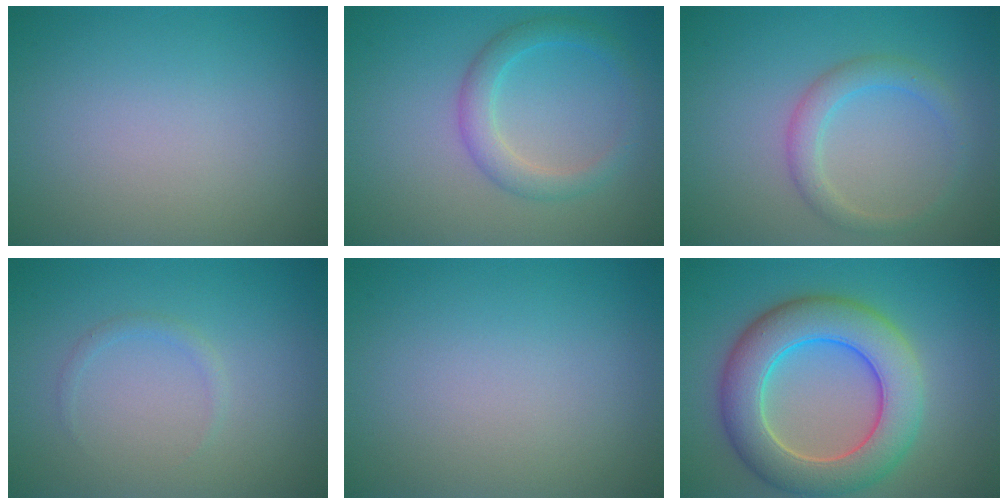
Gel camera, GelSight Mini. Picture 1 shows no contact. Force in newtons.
{"total": 2.9, "press": 2.8, "slide": 0.2}
{"total": 2.5, "press": 2.5, "slide": 0.0}
{"total": 0.8, "press": 0.8, "slide": 0.0}
{"total": 0.0}
{"total": 8.6, "press": 8.6, "slide": 0.6}